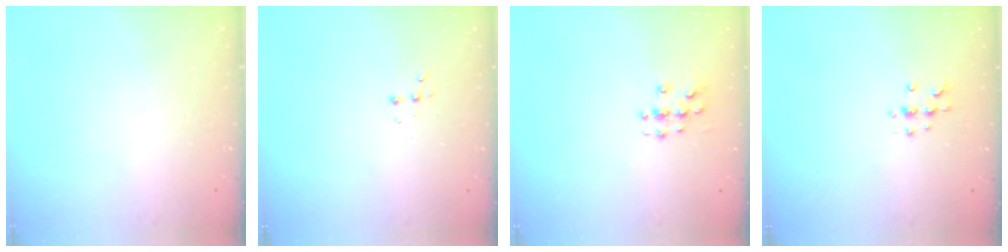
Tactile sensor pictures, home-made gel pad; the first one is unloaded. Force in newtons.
{"total": 4.1, "press": 4.0, "slide": 0.8}
{"total": 3.4, "press": 3.4, "slide": 0.2}
{"total": 4.2, "press": 4.2, "slide": 0.5}